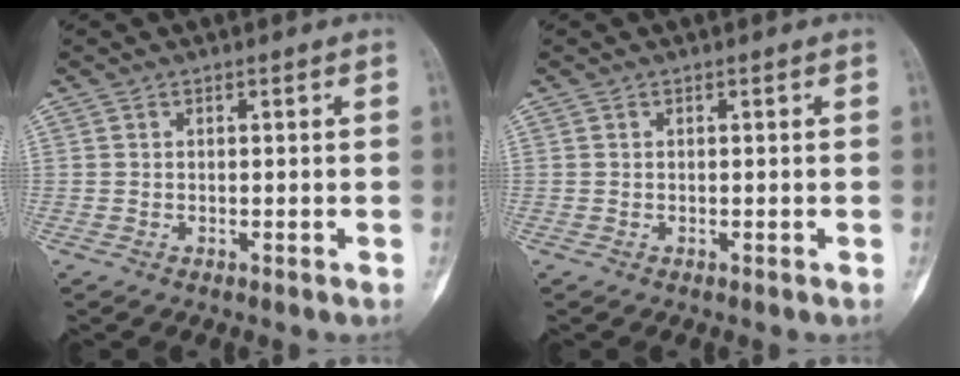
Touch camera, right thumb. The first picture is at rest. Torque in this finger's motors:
{"motor_torque": [0.11, -0.11, 0.04, -0.06, 0.04]}